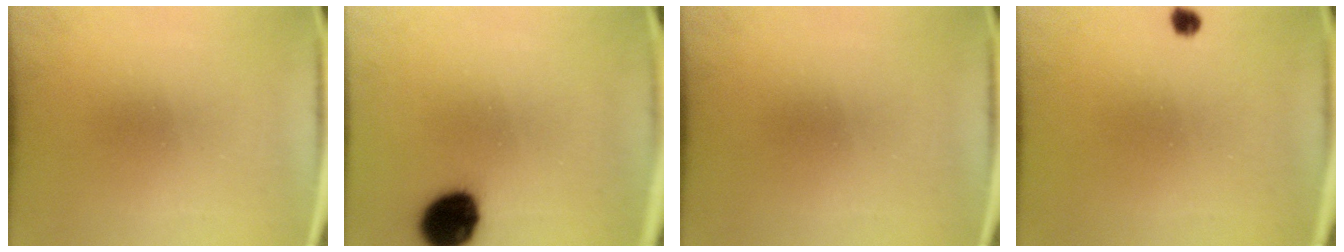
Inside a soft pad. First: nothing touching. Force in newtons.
{"total": 12.1}
{"total": 0.0}
{"total": 1.4}